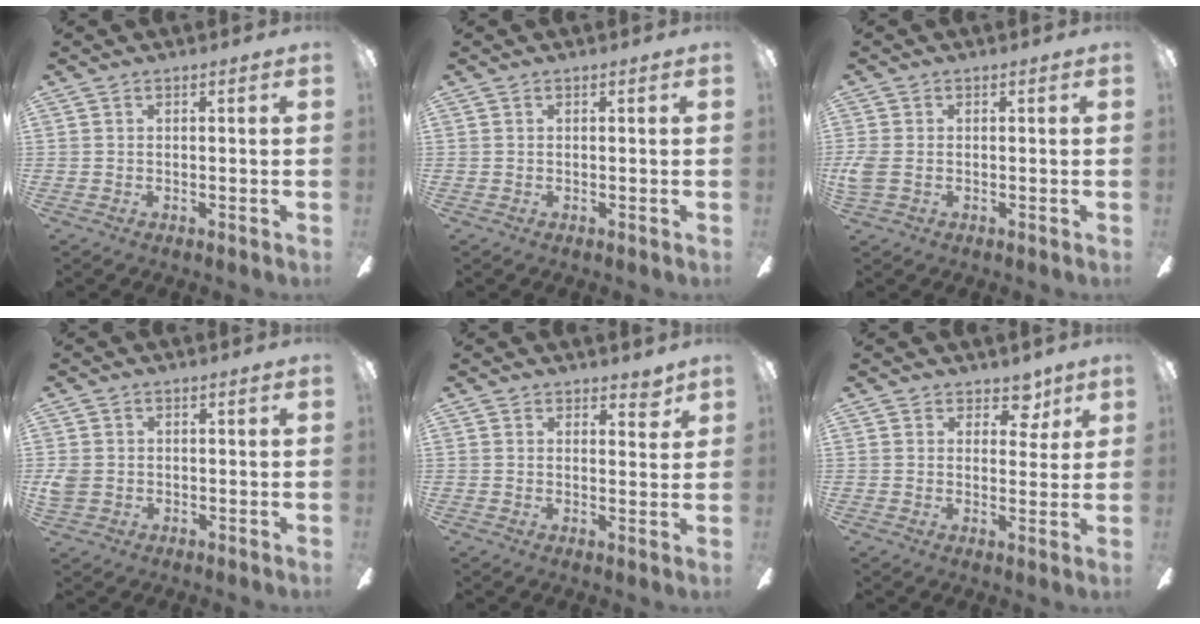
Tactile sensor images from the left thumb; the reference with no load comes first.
{"total": 0.0}
{"total": 3.8, "force": [-0.4, 2.5, 2.8], "torque": [-0.069, 0.000, -0.011]}
{"total": 3.4, "force": [-0.1, 2.9, 1.7], "torque": [-0.028, 0.002, -0.003]}
{"total": 2.7, "force": [2.3, 1.0, 0.8], "torque": [-0.002, -0.012, 0.040]}
{"total": 6.3, "force": [4.2, 3.9, 2.6], "torque": [-0.024, -0.016, 0.071]}